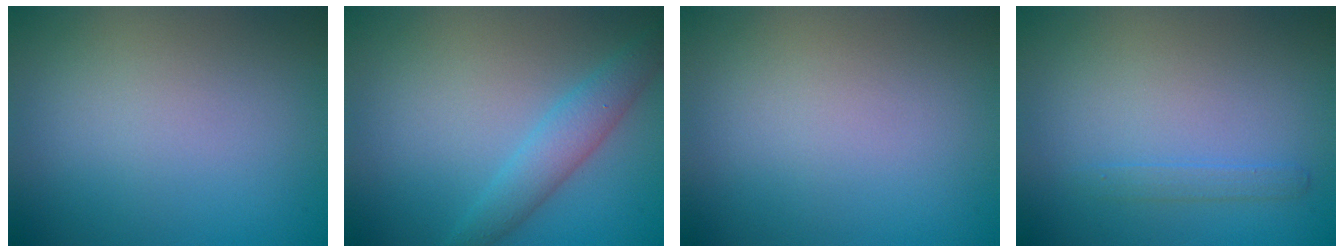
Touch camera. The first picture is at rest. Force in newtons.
{"total": 3.1, "press": 3.1, "slide": 0.2}
{"total": 0.0}
{"total": 1.1, "press": 1.1, "slide": 0.0}